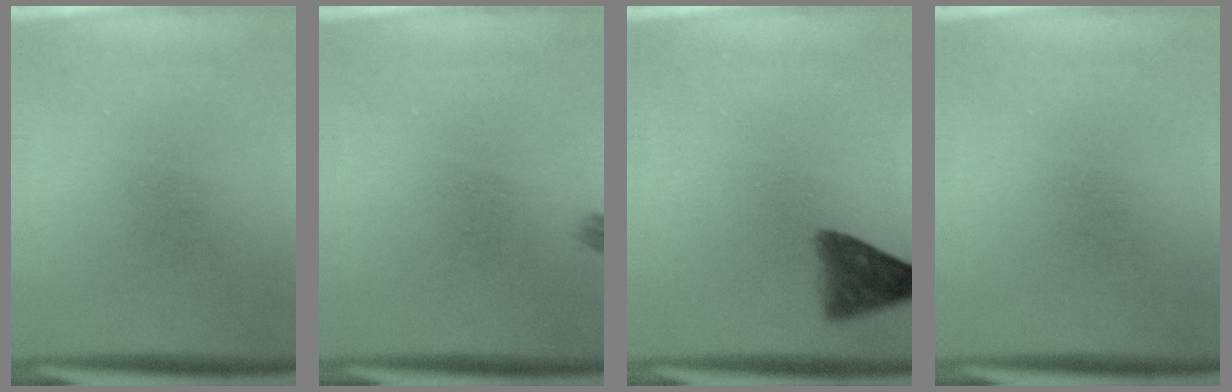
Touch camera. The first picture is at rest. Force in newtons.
{"total": 1.0}
{"total": 4.8}
{"total": 0.0}